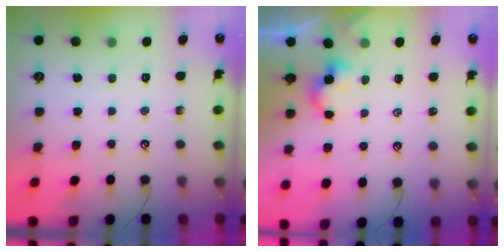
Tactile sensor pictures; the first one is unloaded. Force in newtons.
{"total": 0.0}